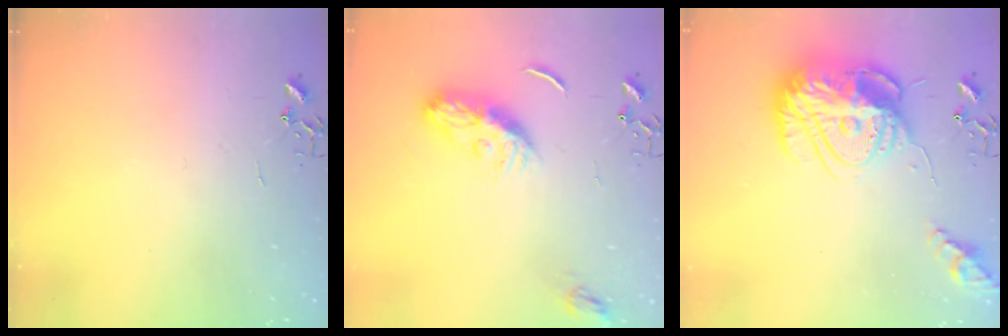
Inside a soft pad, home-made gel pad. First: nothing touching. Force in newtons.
{"total": 10.6, "press": 10.5, "slide": 0.7}
{"total": 24.2, "press": 24.1, "slide": 2.0}